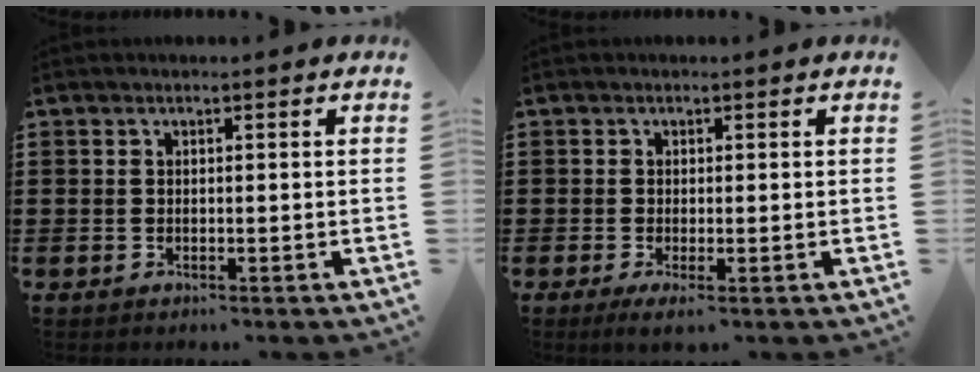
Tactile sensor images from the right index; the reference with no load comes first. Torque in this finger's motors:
{"motor_torque": [-0.61, 0.64, -0.50, 0.01]}